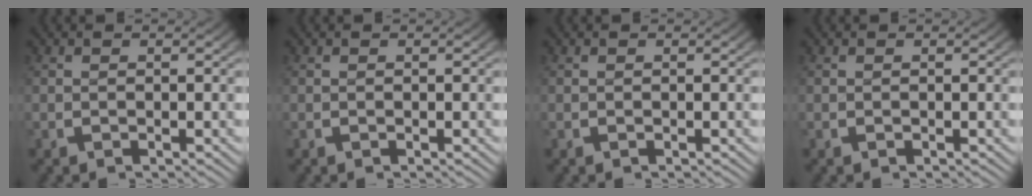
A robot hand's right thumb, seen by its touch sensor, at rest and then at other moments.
{"total": 0.0}
{"total": 0.0}
{"total": 0.0}